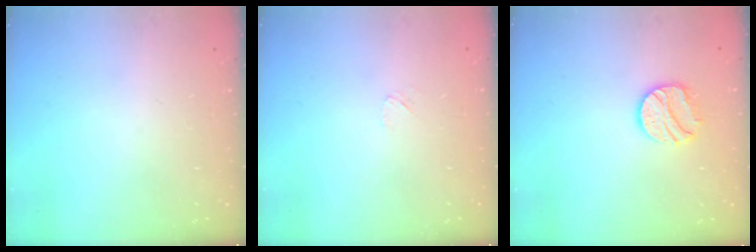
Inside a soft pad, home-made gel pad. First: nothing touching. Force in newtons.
{"total": 3.1, "press": 3.1, "slide": 0.4}
{"total": 11.1, "press": 11.0, "slide": 0.9}